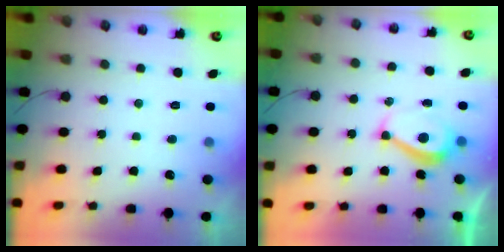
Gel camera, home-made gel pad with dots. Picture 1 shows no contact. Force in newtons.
{"total": 6.1, "press": 6.0, "slide": 0.9}